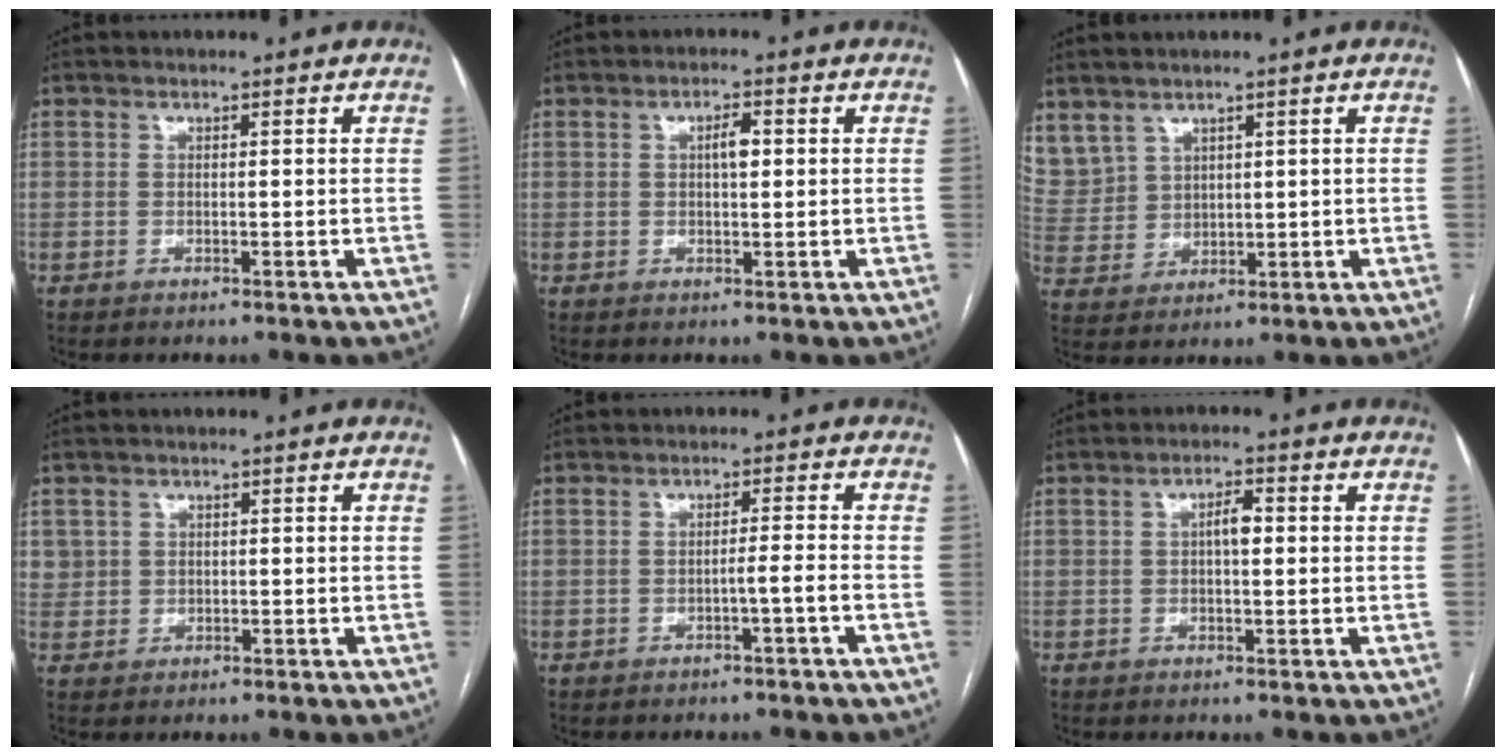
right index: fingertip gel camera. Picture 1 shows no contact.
{"total": 2.7, "force": [0.5, 0.9, 2.5], "torque": [-0.040, 0.005, 0.008]}
{"total": 10.1, "force": [6.0, 7.7, 2.6], "torque": [-0.089, 0.028, 0.151]}
{"total": 2.3, "force": [0.8, 2.2, 0.0], "torque": [0.016, 0.007, 0.013]}
{"total": 2.1, "force": [-1.2, -0.6, 1.6], "torque": [-0.023, 0.001, -0.022]}
{"total": 2.9, "force": [0.3, 0.9, 2.7], "torque": [-0.044, 0.007, 0.003]}